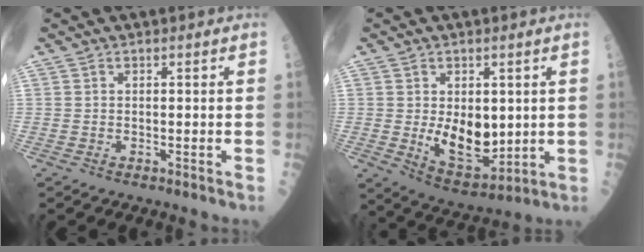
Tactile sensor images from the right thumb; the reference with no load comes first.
{"total": 10.9, "force": [0.2, 6.6, 8.7], "torque": [-0.098, -0.024, 0.024]}